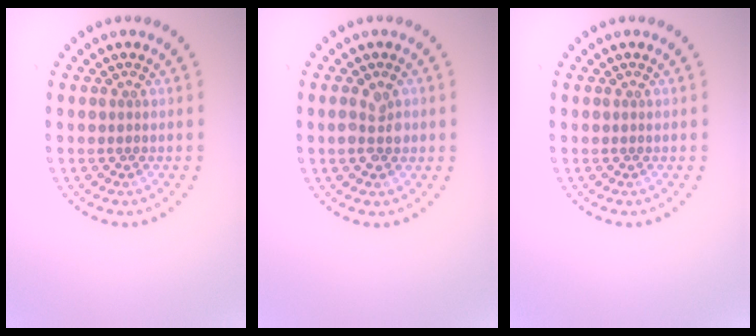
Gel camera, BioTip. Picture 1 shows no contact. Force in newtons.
{"total": 2.0, "press": 2.0, "slide": 0.2}
{"total": 0.0}